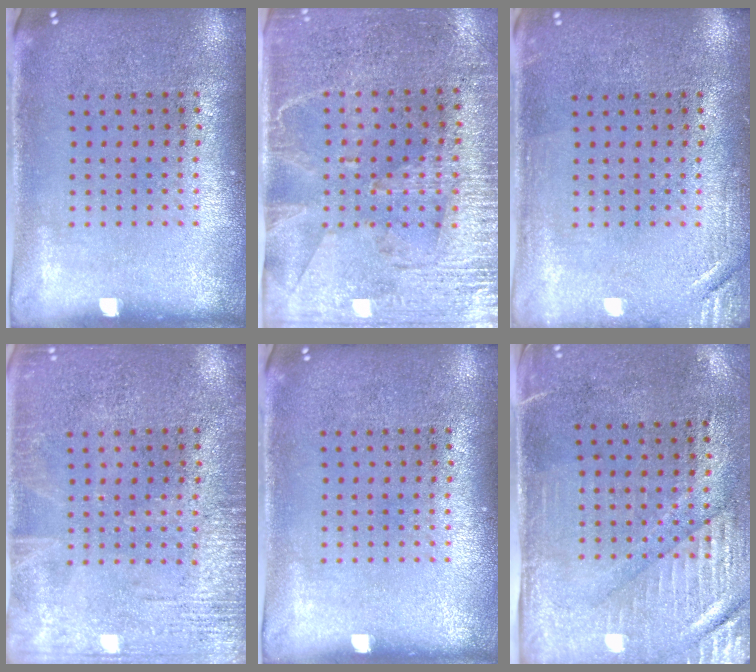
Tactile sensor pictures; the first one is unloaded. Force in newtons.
{"total": 3.0, "press": 2.7, "slide": 1.3}
{"total": 1.7, "press": 1.7, "slide": 0.2}
{"total": 2.6, "press": 2.5, "slide": 0.3}
{"total": 0.0}
{"total": 3.0, "press": 2.5, "slide": 1.6}